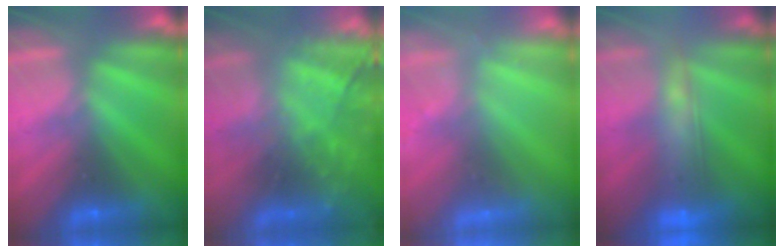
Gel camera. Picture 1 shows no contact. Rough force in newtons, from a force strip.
{"total": 8.0}
{"total": 2.5}
{"total": 8.8}